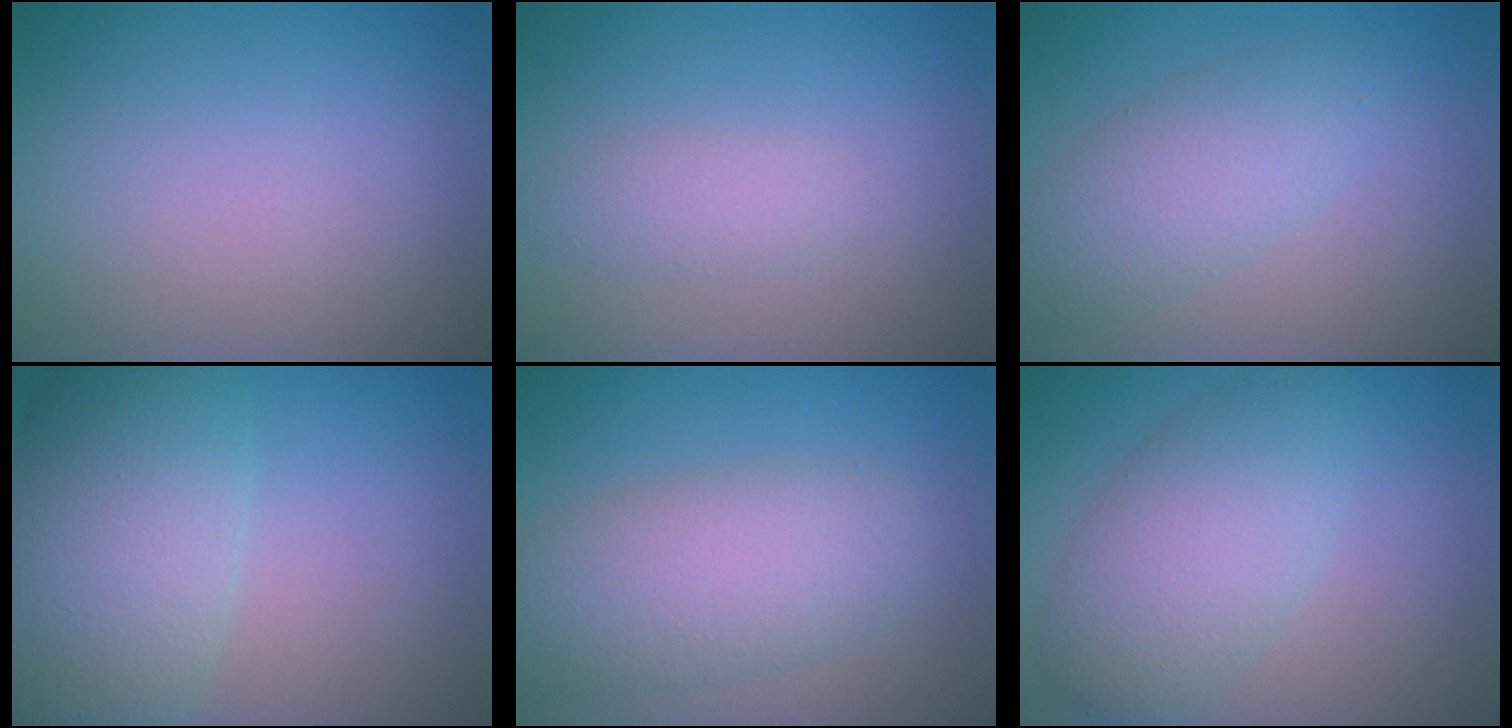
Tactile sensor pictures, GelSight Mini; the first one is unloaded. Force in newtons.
{"total": 1.6, "press": 1.6, "slide": 0.0}
{"total": 3.9, "press": 3.8, "slide": 0.2}
{"total": 8.2, "press": 8.2, "slide": 0.4}
{"total": 5.8, "press": 5.7, "slide": 0.2}
{"total": 5.6, "press": 5.6, "slide": 0.2}